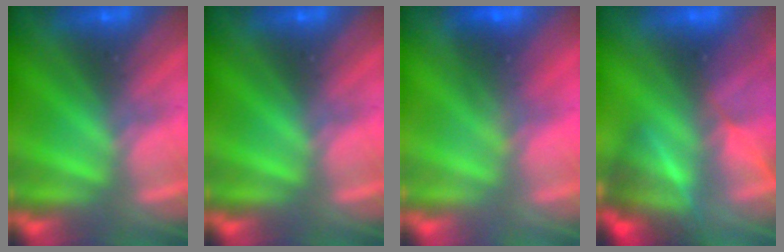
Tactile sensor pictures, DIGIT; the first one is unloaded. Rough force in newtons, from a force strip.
{"total": 0.0}
{"total": 1.8}
{"total": 5.7}